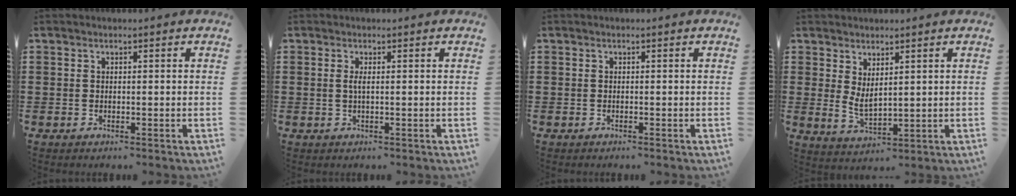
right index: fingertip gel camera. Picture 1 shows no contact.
{"total": 1.3, "force": [0.0, 0.1, 1.2], "torque": [-0.025, -0.001, 0.000]}
{"total": 0.0}
{"total": 2.9, "force": [1.6, 1.1, 2.2], "torque": [-0.052, -0.005, 0.028]}